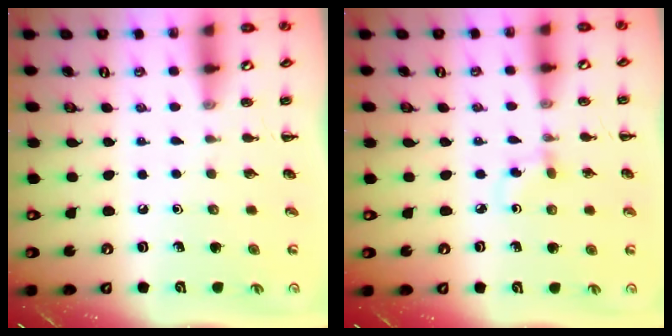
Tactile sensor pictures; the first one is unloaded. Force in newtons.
{"total": 3.0, "press": 2.8, "slide": 1.2}